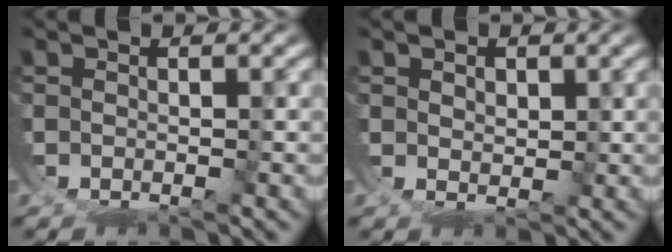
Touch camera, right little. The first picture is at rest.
{"total": 2.4, "force": [2.1, -1.0, -0.4], "torque": [0.014, -0.003, 0.040]}